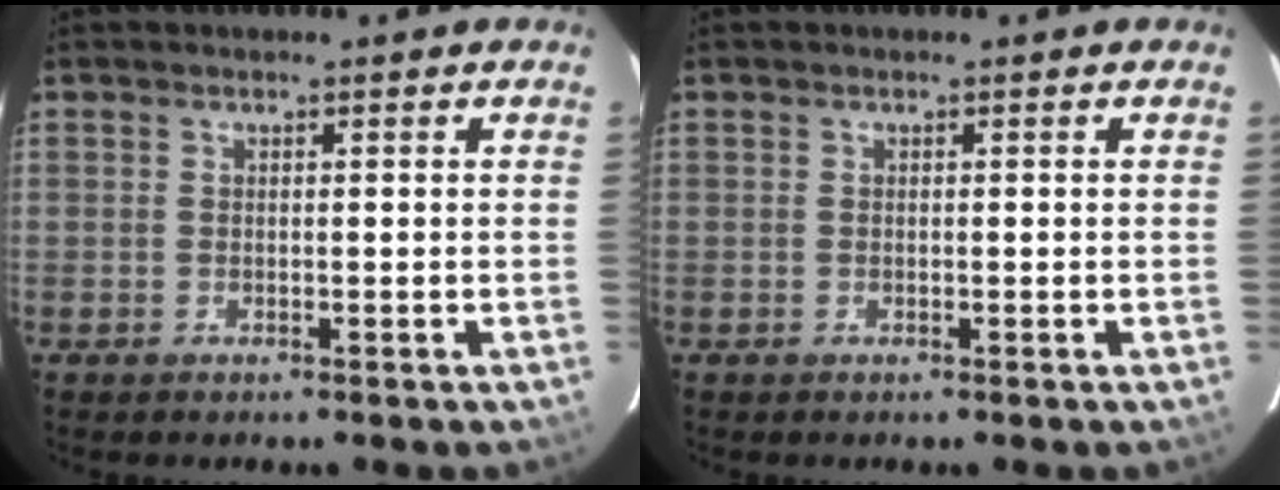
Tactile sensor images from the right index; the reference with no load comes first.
{"total": 0.0}